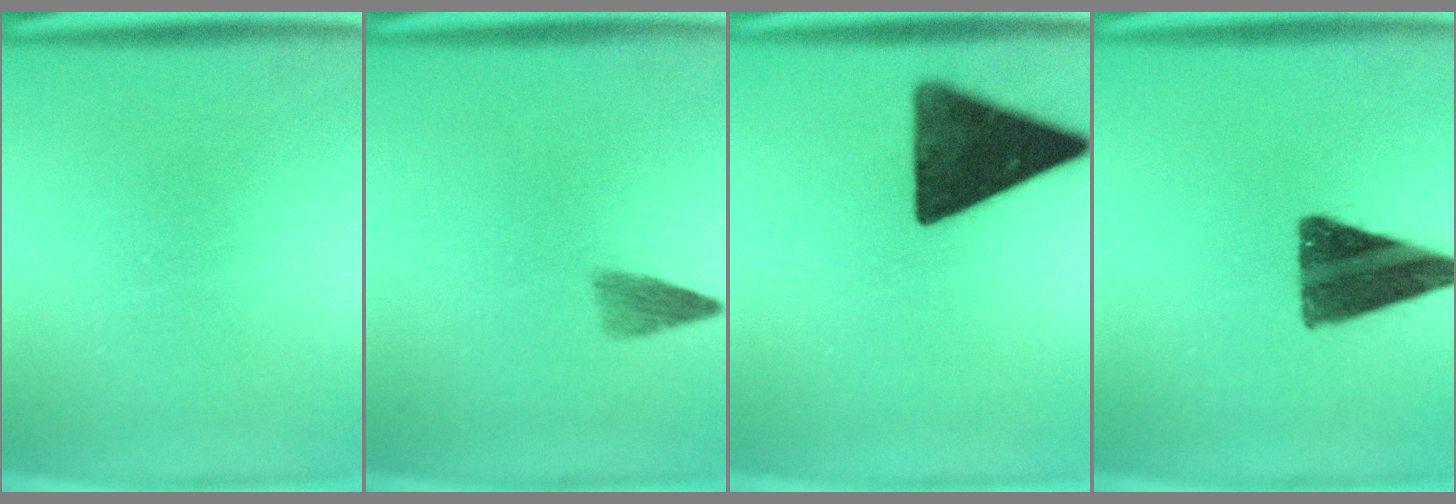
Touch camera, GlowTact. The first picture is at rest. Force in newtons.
{"total": 2.2}
{"total": 14.0}
{"total": 14.2}